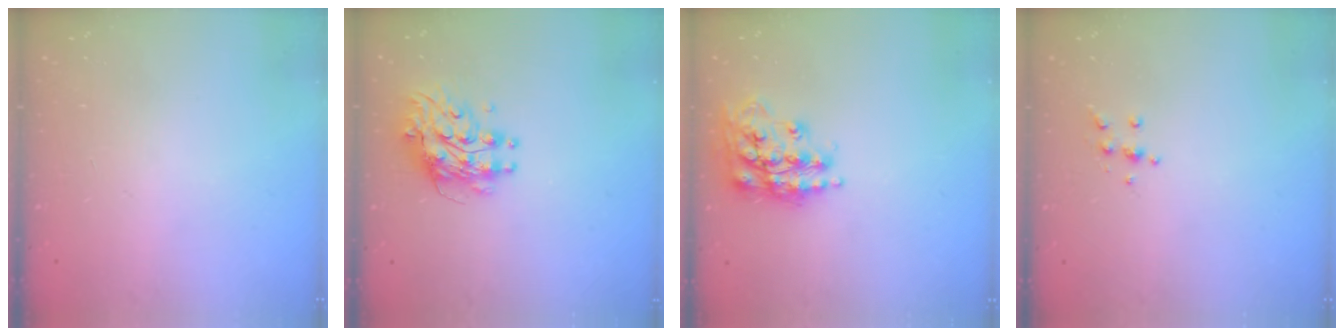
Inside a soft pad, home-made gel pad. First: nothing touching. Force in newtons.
{"total": 9.0, "press": 9.0, "slide": 0.9}
{"total": 16.5, "press": 16.5, "slide": 1.1}
{"total": 4.3, "press": 4.2, "slide": 1.1}